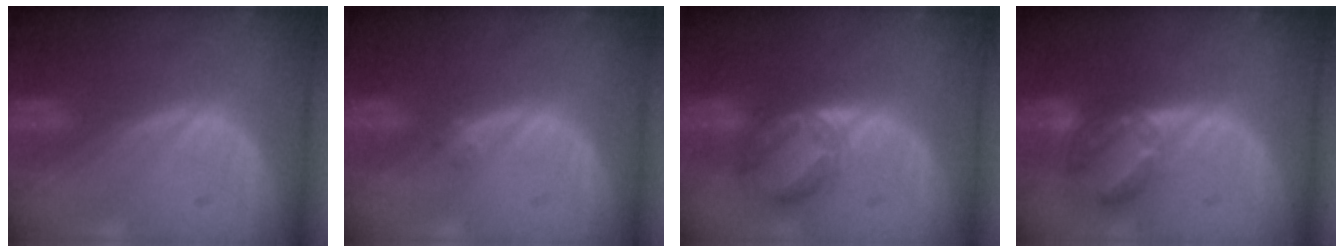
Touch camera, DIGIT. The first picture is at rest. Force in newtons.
{"total": 1.0, "press": 0.9, "slide": 0.4}
{"total": 5.6, "press": 5.6, "slide": 0.8}
{"total": 7.3, "press": 6.3, "slide": 3.7}